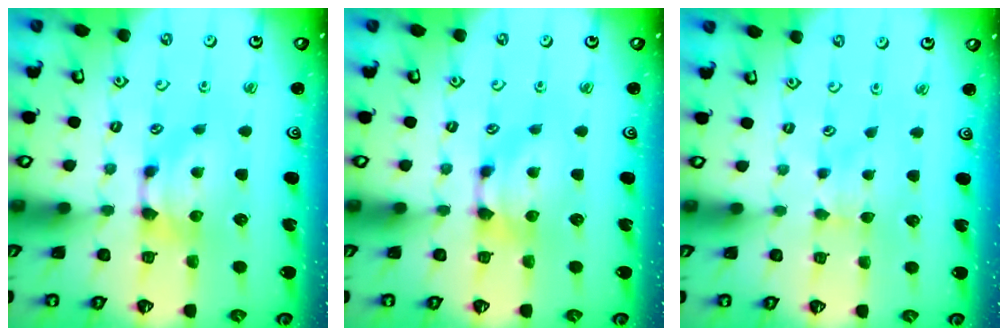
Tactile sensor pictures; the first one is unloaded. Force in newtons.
{"total": 0.0}
{"total": 2.0, "press": 1.9, "slide": 0.5}